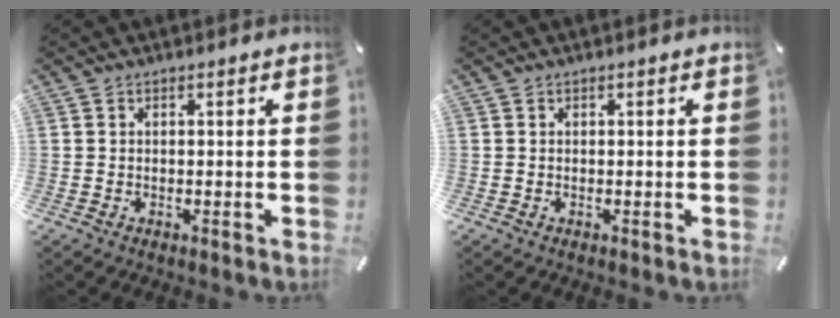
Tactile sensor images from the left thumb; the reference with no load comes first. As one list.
[{"total": 0.0}]